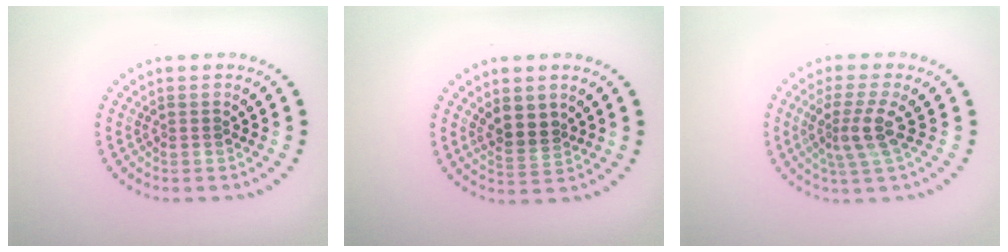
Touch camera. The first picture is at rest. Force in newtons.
{"total": 2.6, "press": 2.3, "slide": 1.2}
{"total": 3.0, "press": 2.3, "slide": 2.0}